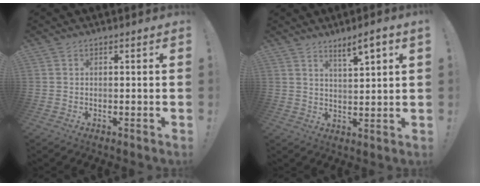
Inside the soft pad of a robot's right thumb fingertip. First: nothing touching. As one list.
[{"total": 5.6, "force": [4.1, 0.2, 3.8], "torque": [-0.051, -0.026, 0.064]}]